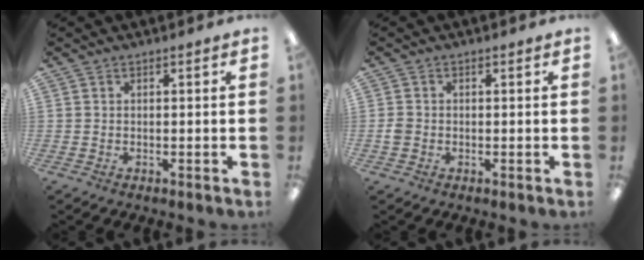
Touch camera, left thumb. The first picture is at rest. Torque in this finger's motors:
{"motor_torque": [-0.20, 0.18, 0.13, -0.07, 0.00]}